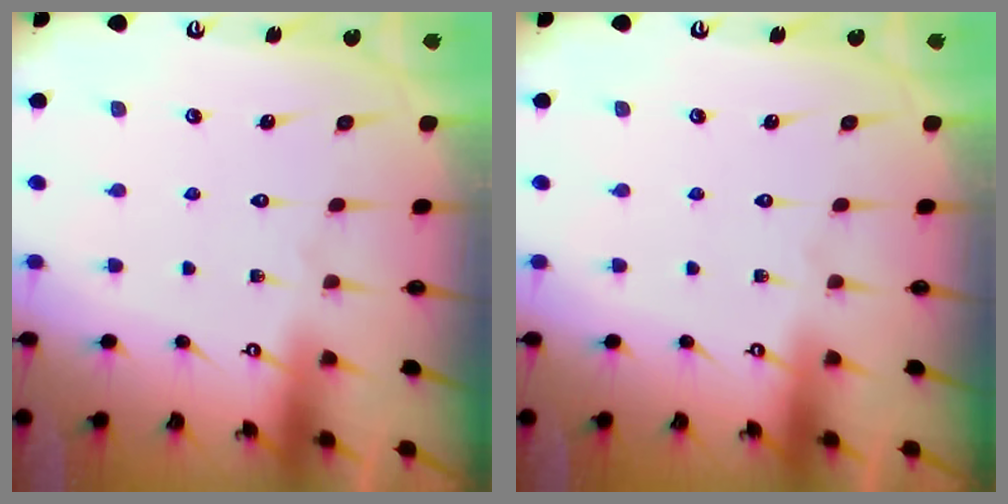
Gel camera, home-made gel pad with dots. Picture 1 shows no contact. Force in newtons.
{"total": 0.0}